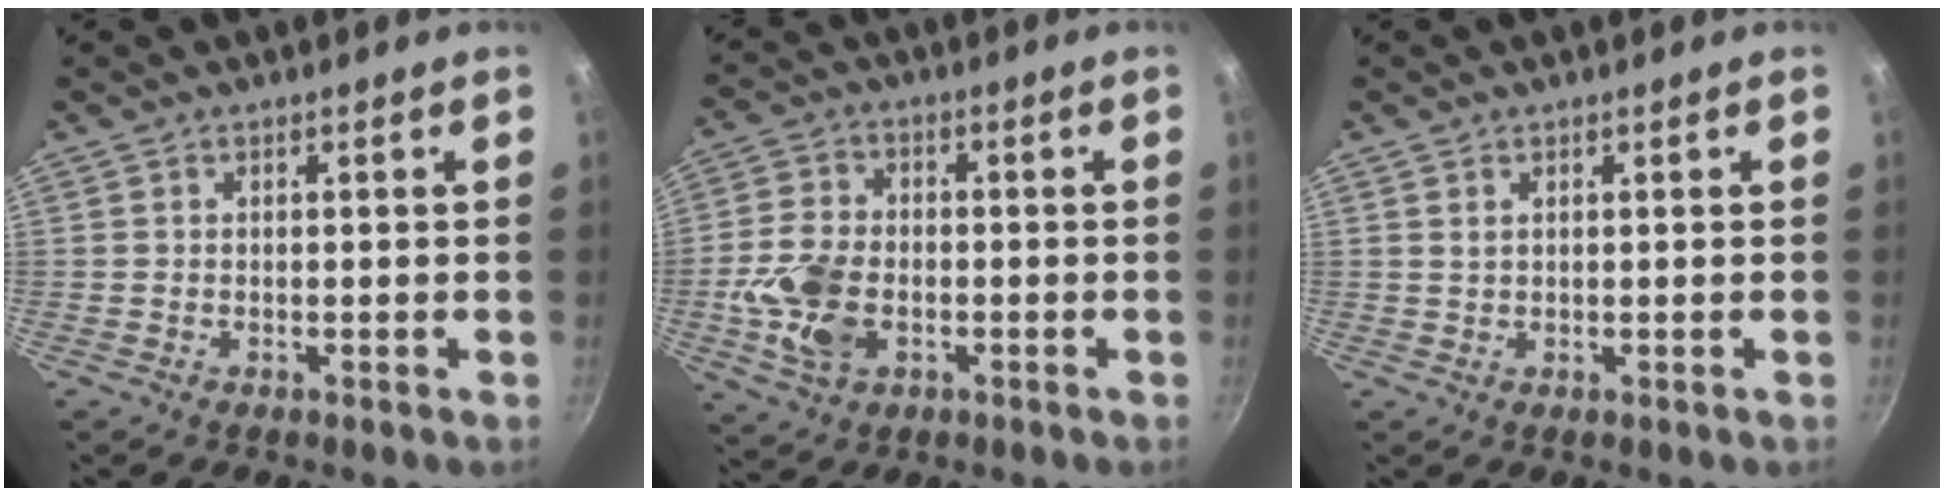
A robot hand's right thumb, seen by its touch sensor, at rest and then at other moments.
{"total": 11.1, "force": [-2.6, 7.3, 8.0], "torque": [-0.159, 0.009, -0.048]}
{"total": 1.0, "force": [0.5, 0.5, 0.7], "torque": [-0.013, 0.003, 0.012]}